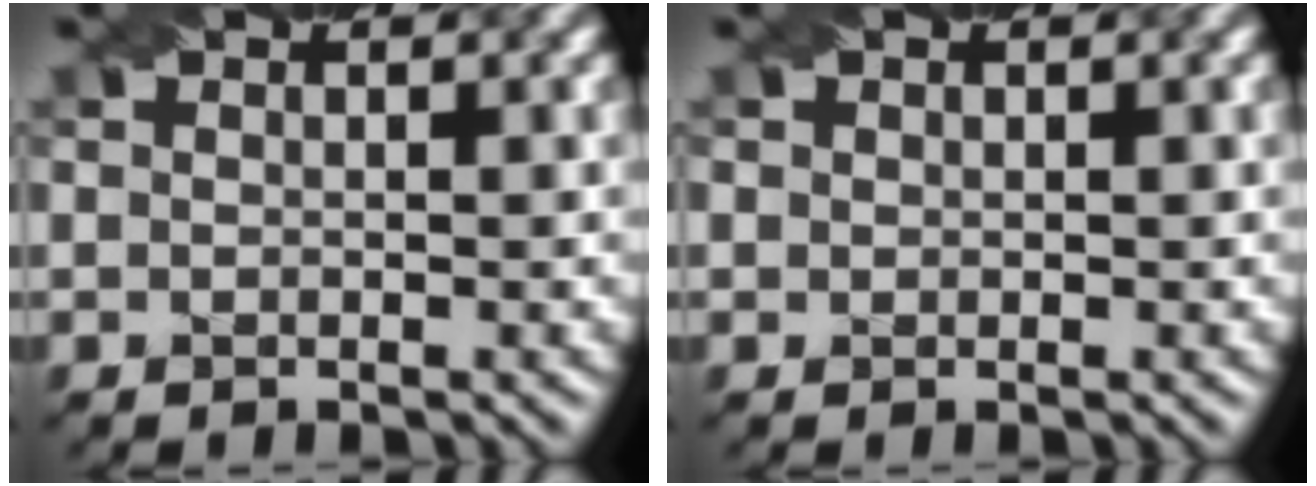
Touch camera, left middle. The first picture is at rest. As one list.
[{"total": 0.5, "force": [0.1, 0.5, 0.1], "torque": [0.001, -0.001, 0.000]}]